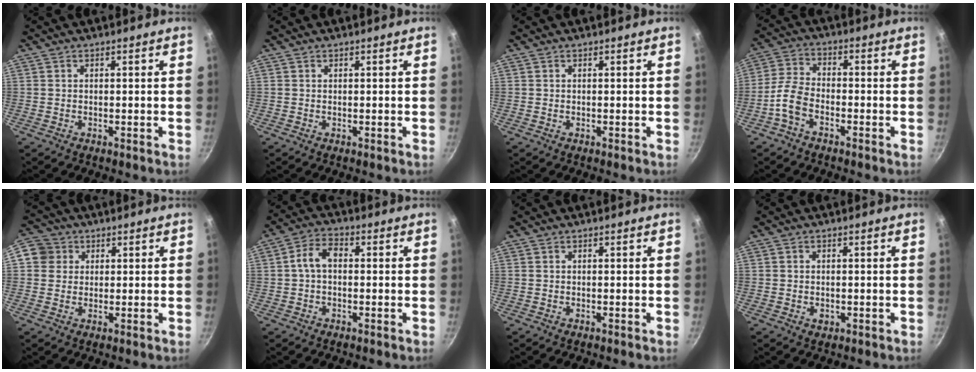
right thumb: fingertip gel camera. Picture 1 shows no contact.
{"total": 0.0}
{"total": 0.0}
{"total": 5.9, "force": [-3.1, 3.2, 3.9], "torque": [-0.084, 0.030, -0.072]}
{"total": 5.6, "force": [1.6, 5.1, 1.6], "torque": [0.006, 0.004, 0.016]}
{"total": 5.2, "force": [0.0, 3.4, 3.9], "torque": [-0.068, 0.021, -0.007]}
{"total": 0.0}
{"total": 1.5, "force": [-0.4, 1.2, 0.8], "torque": [-0.012, 0.001, -0.007]}